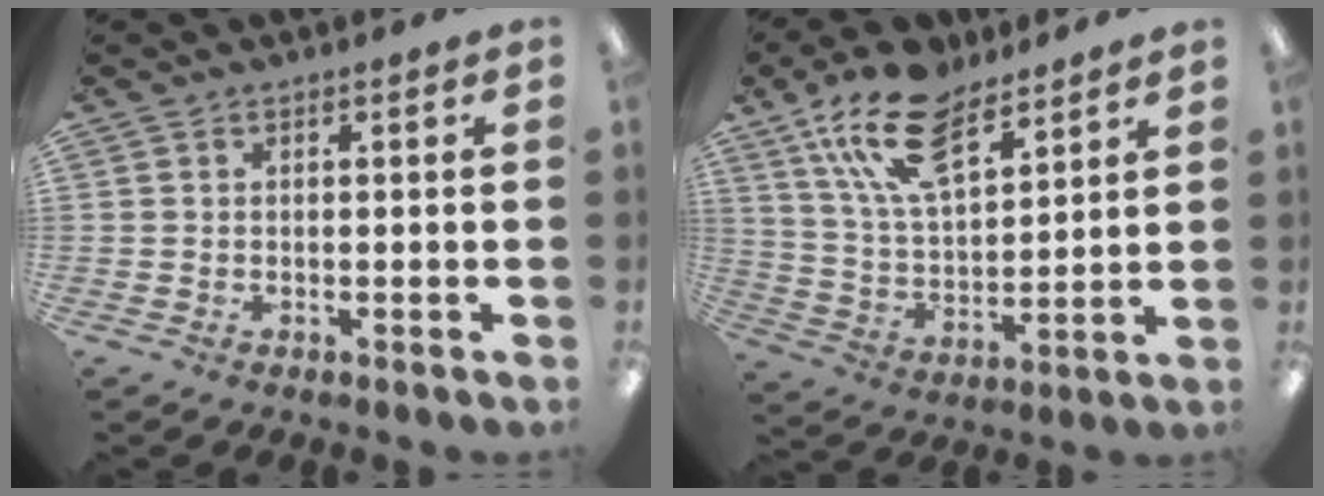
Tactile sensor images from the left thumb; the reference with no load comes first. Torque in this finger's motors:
{"motor_torque": [0.23, 0.23, 1.34, -1.43, 0.25]}